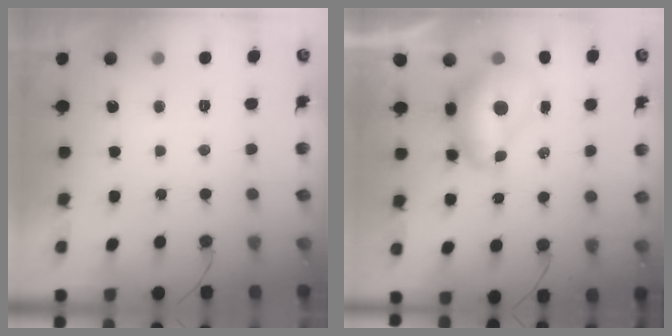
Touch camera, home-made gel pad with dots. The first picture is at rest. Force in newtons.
{"total": 9.4, "press": 9.4, "slide": 0.9}